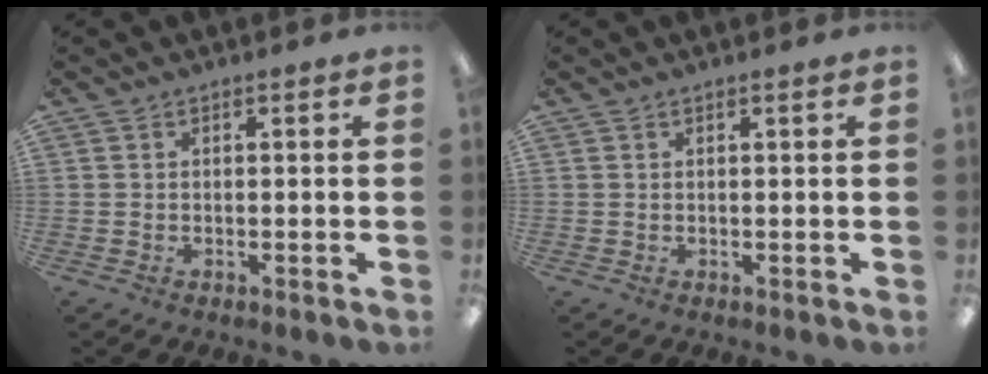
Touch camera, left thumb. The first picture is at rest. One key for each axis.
{"total": 0.6, "fx": 0.5, "fy": 0.0, "fz": 0.4, "tx": -0.009, "ty": 0.001, "tz": 0.008}